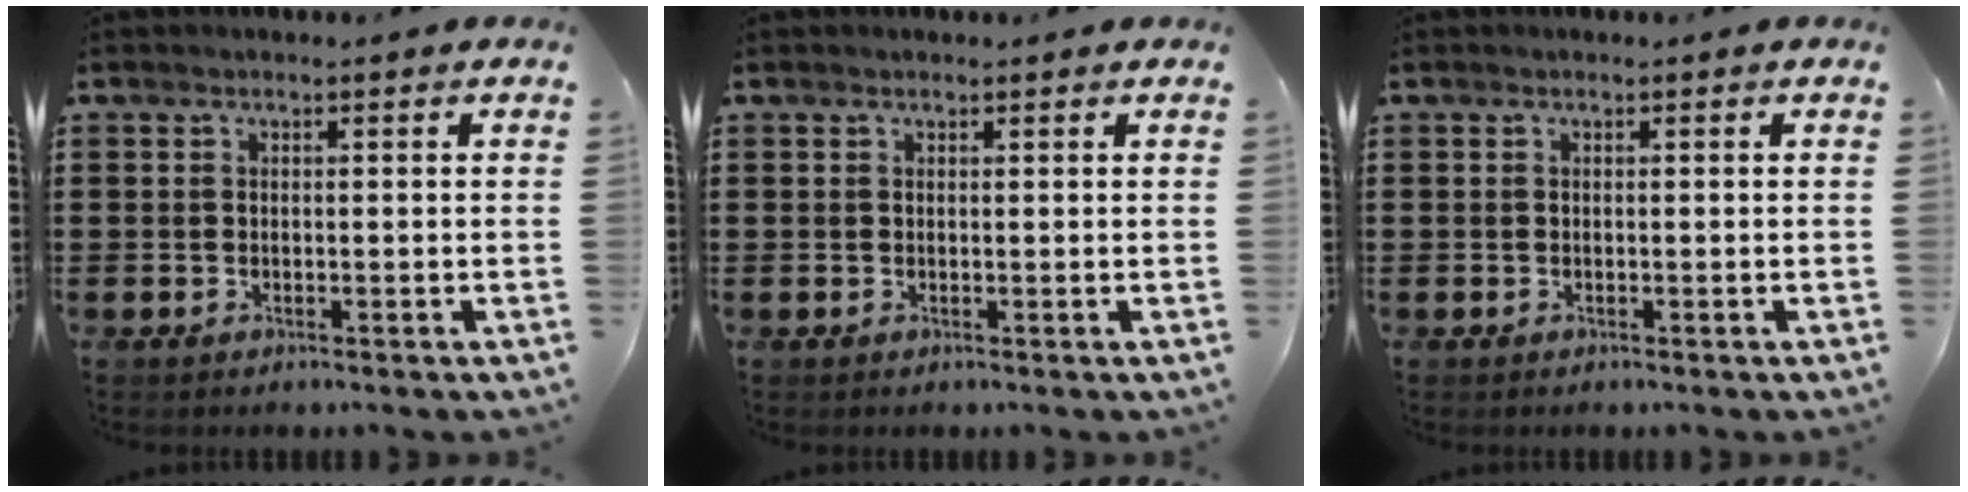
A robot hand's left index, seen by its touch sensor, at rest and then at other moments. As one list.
[{"total": 0.0}, {"total": 0.0}]